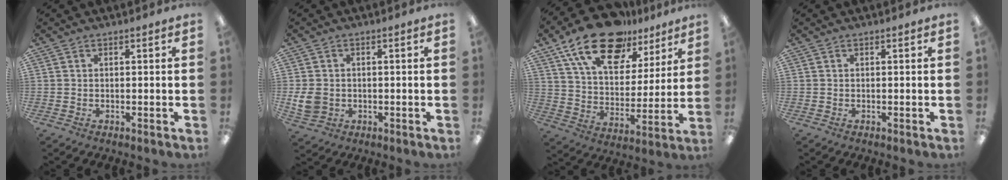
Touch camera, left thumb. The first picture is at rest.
{"total": 5.4, "force": [-0.2, 4.7, 2.7], "torque": [-0.053, 0.006, -0.001]}
{"total": 19.7, "force": [13.7, 9.8, 10.2], "torque": [-0.177, -0.072, 0.240]}
{"total": 0.0}